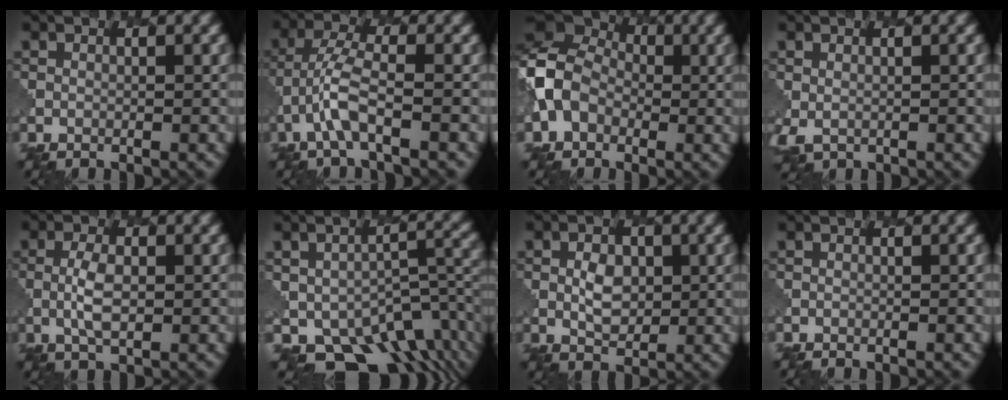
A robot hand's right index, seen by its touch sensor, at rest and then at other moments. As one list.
[{"total": 3.3, "force": [-1.6, 0.7, 2.8], "torque": [-0.062, 0.009, -0.035]}, {"total": 6.7, "force": [-0.8, 5.6, 3.5], "torque": [-0.073, 0.005, -0.026]}, {"total": 1.1, "force": [-0.1, 0.9, 0.6], "torque": [-0.020, -0.004, 0.002]}, {"total": 2.4, "force": [0.1, 1.1, 2.2], "torque": [-0.052, -0.002, 0.004]}, {"total": 8.1, "force": [-4.5, 4.9, 4.6], "torque": [-0.062, -0.022, -0.063]}, {"total": 2.5, "force": [0.6, 1.8, 1.6], "torque": [-0.029, -0.003, 0.014]}, {"total": 0.0}]